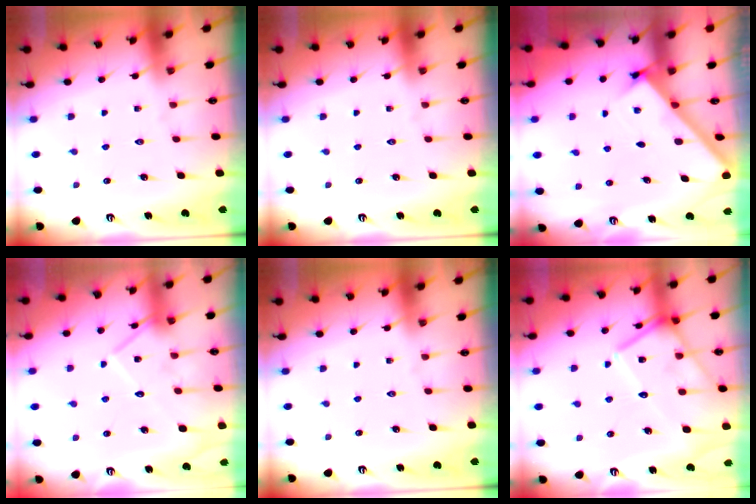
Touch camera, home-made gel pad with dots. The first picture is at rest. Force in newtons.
{"total": 0.0}
{"total": 2.2, "press": 2.2, "slide": 0.2}
{"total": 13.3, "press": 13.3, "slide": 0.8}
{"total": 0.0}
{"total": 16.3, "press": 16.2, "slide": 1.4}